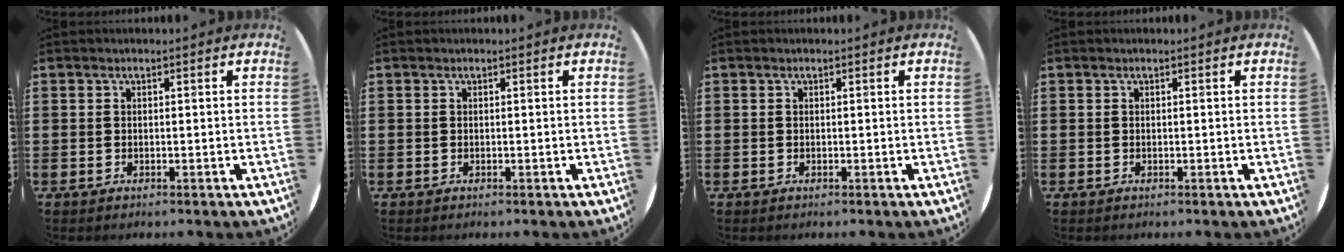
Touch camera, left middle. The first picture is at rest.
{"total": 0.0}
{"total": 0.0}
{"total": 0.0}